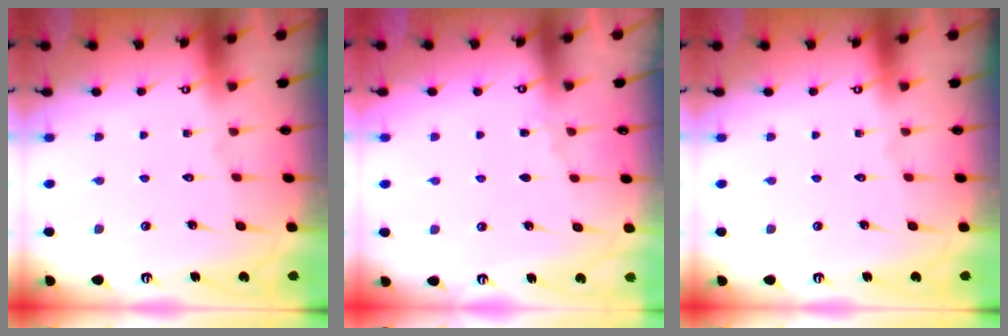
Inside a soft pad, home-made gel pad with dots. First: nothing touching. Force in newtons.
{"total": 3.8, "press": 3.7, "slide": 0.4}
{"total": 0.0}